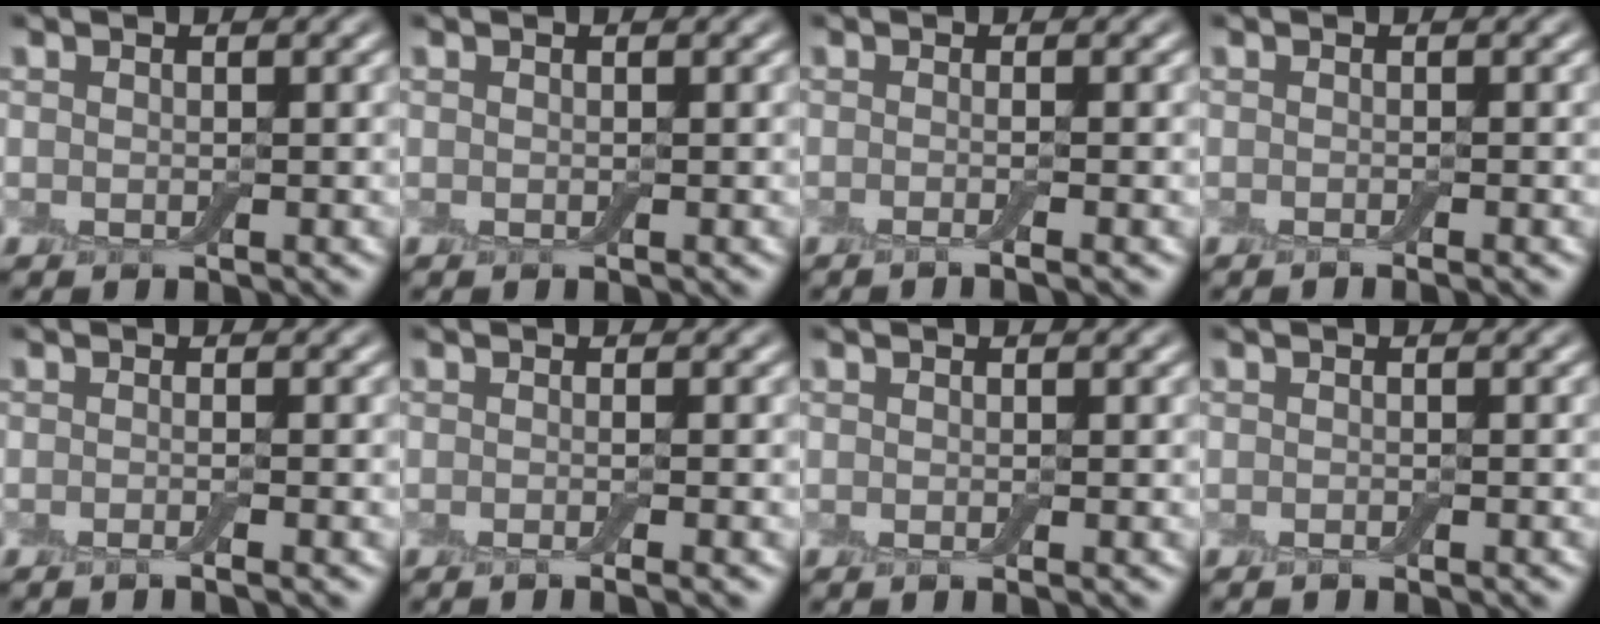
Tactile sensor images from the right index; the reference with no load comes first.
{"total": 0.0}
{"total": 2.1, "force": [-0.5, 0.7, 1.9], "torque": [-0.011, -0.006, -0.020]}
{"total": 1.1, "force": [-0.6, 0.1, 0.9], "torque": [-0.006, -0.002, -0.012]}
{"total": 1.5, "force": [-0.6, 0.3, 1.4], "torque": [-0.012, -0.006, -0.017]}
{"total": 2.2, "force": [-0.7, 0.7, 1.9], "torque": [-0.006, -0.001, -0.015]}
{"total": 0.6, "force": [-0.3, 0.0, 0.6], "torque": [-0.006, -0.003, -0.005]}
{"total": 0.6, "force": [-0.5, 0.0, 0.3], "torque": [-0.004, 0.000, -0.009]}